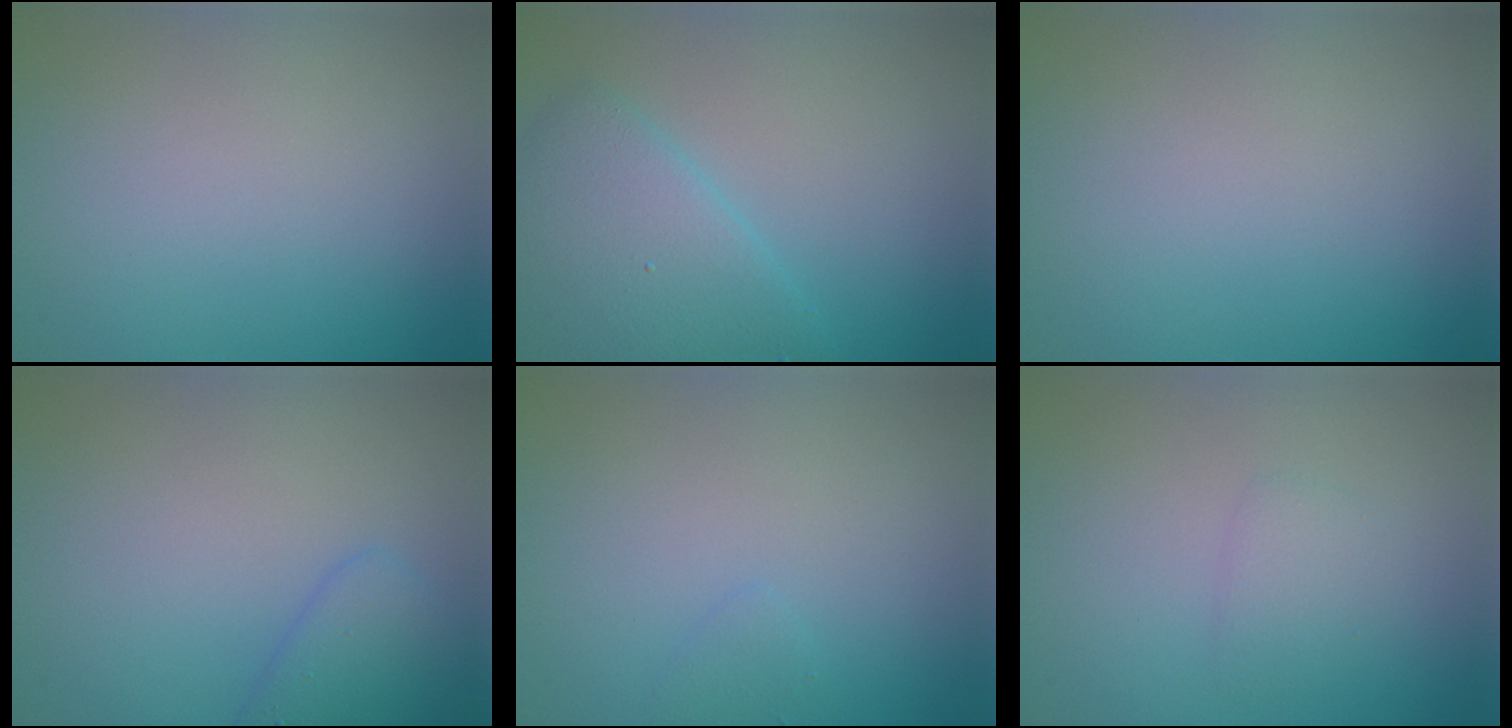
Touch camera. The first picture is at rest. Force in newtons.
{"total": 5.4, "press": 5.4, "slide": 0.1}
{"total": 0.0}
{"total": 1.8, "press": 1.8, "slide": 0.1}
{"total": 0.7, "press": 0.7, "slide": 0.0}
{"total": 1.3, "press": 1.3, "slide": 0.0}